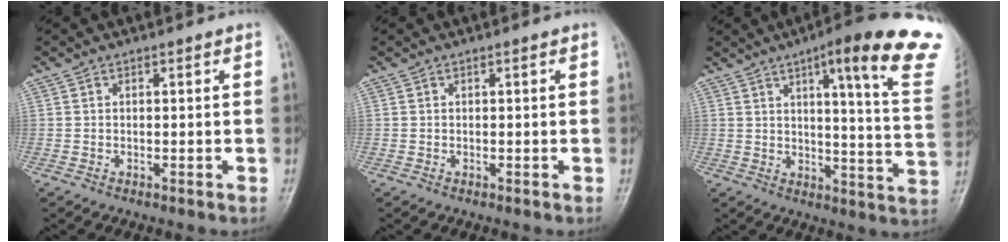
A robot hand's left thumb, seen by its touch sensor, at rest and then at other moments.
{"total": 0.0}
{"total": 21.9, "force": [12.3, 3.2, 17.8], "torque": [-0.214, -0.047, 0.148]}